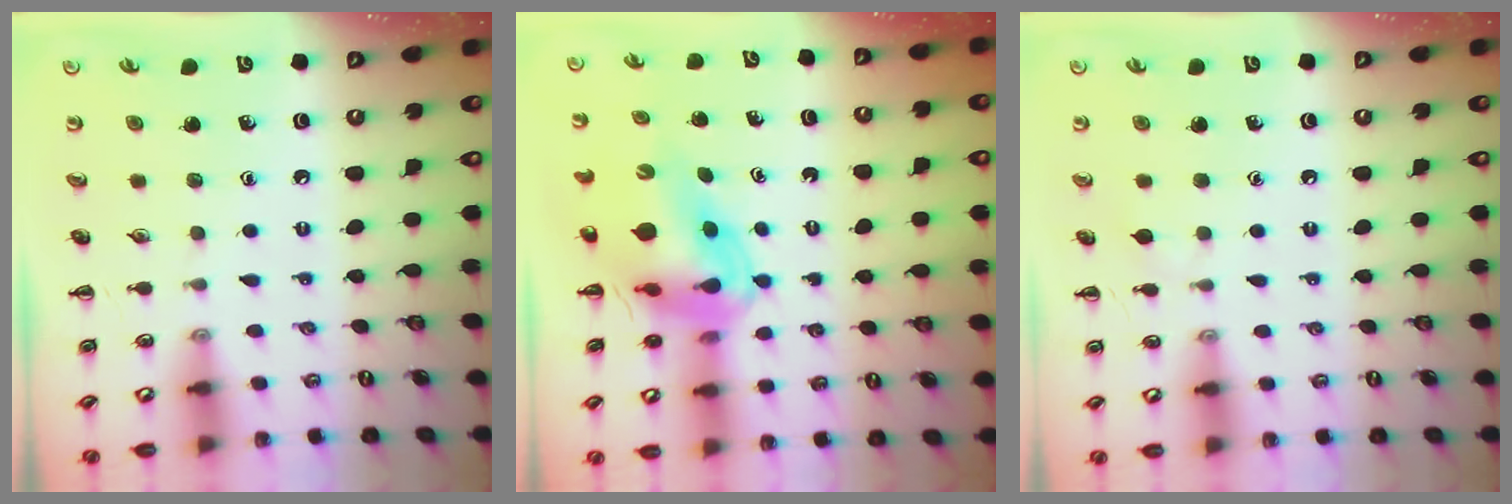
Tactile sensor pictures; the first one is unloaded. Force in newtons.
{"total": 10.8, "press": 10.3, "slide": 3.3}
{"total": 2.9, "press": 2.7, "slide": 0.9}